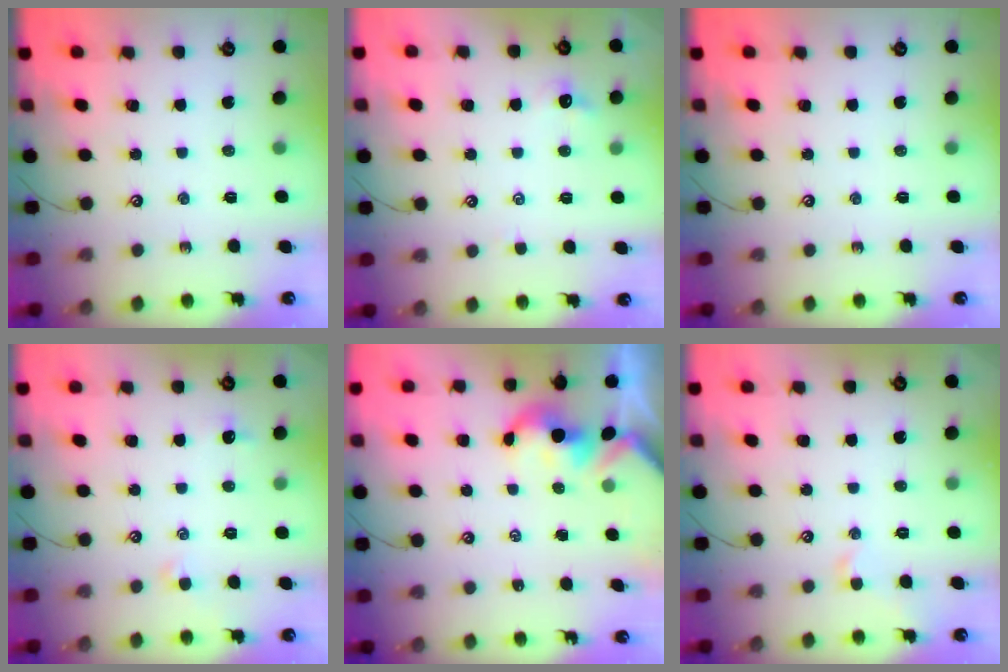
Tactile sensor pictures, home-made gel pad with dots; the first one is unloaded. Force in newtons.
{"total": 0.7, "press": 0.2, "slide": 0.7}
{"total": 0.0}
{"total": 0.9, "press": 0.7, "slide": 0.5}
{"total": 1.5, "press": 1.5, "slide": 0.1}
{"total": 0.8, "press": 0.6, "slide": 0.5}